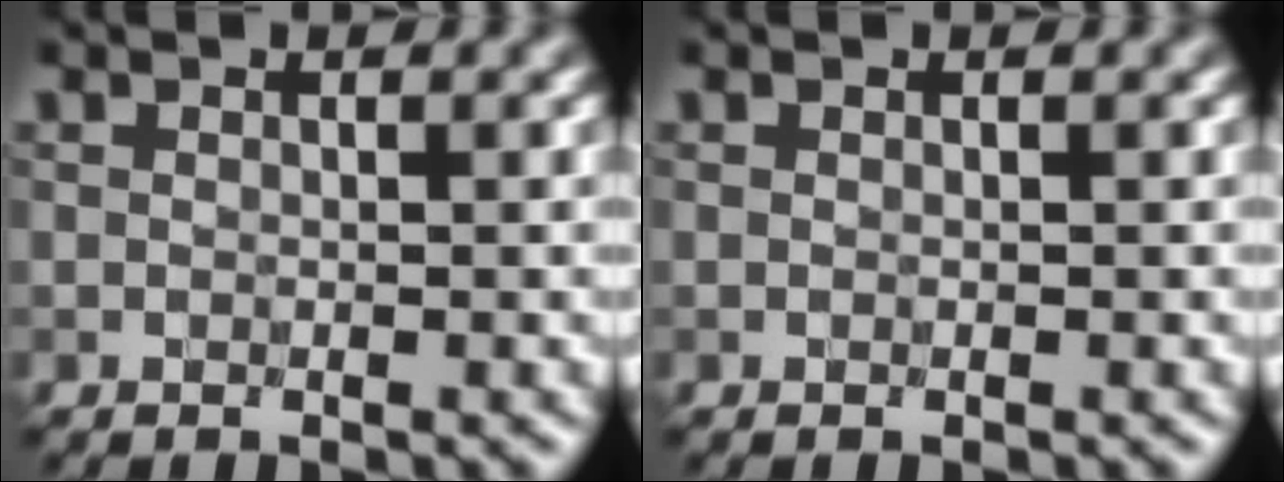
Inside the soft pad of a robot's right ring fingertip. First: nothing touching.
{"total": 0.0}